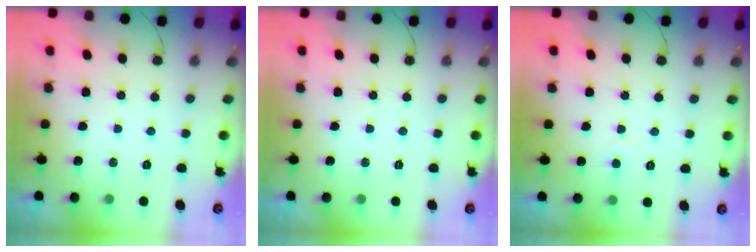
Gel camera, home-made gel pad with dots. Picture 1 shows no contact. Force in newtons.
{"total": 0.0}
{"total": 1.8, "press": 1.8, "slide": 0.2}